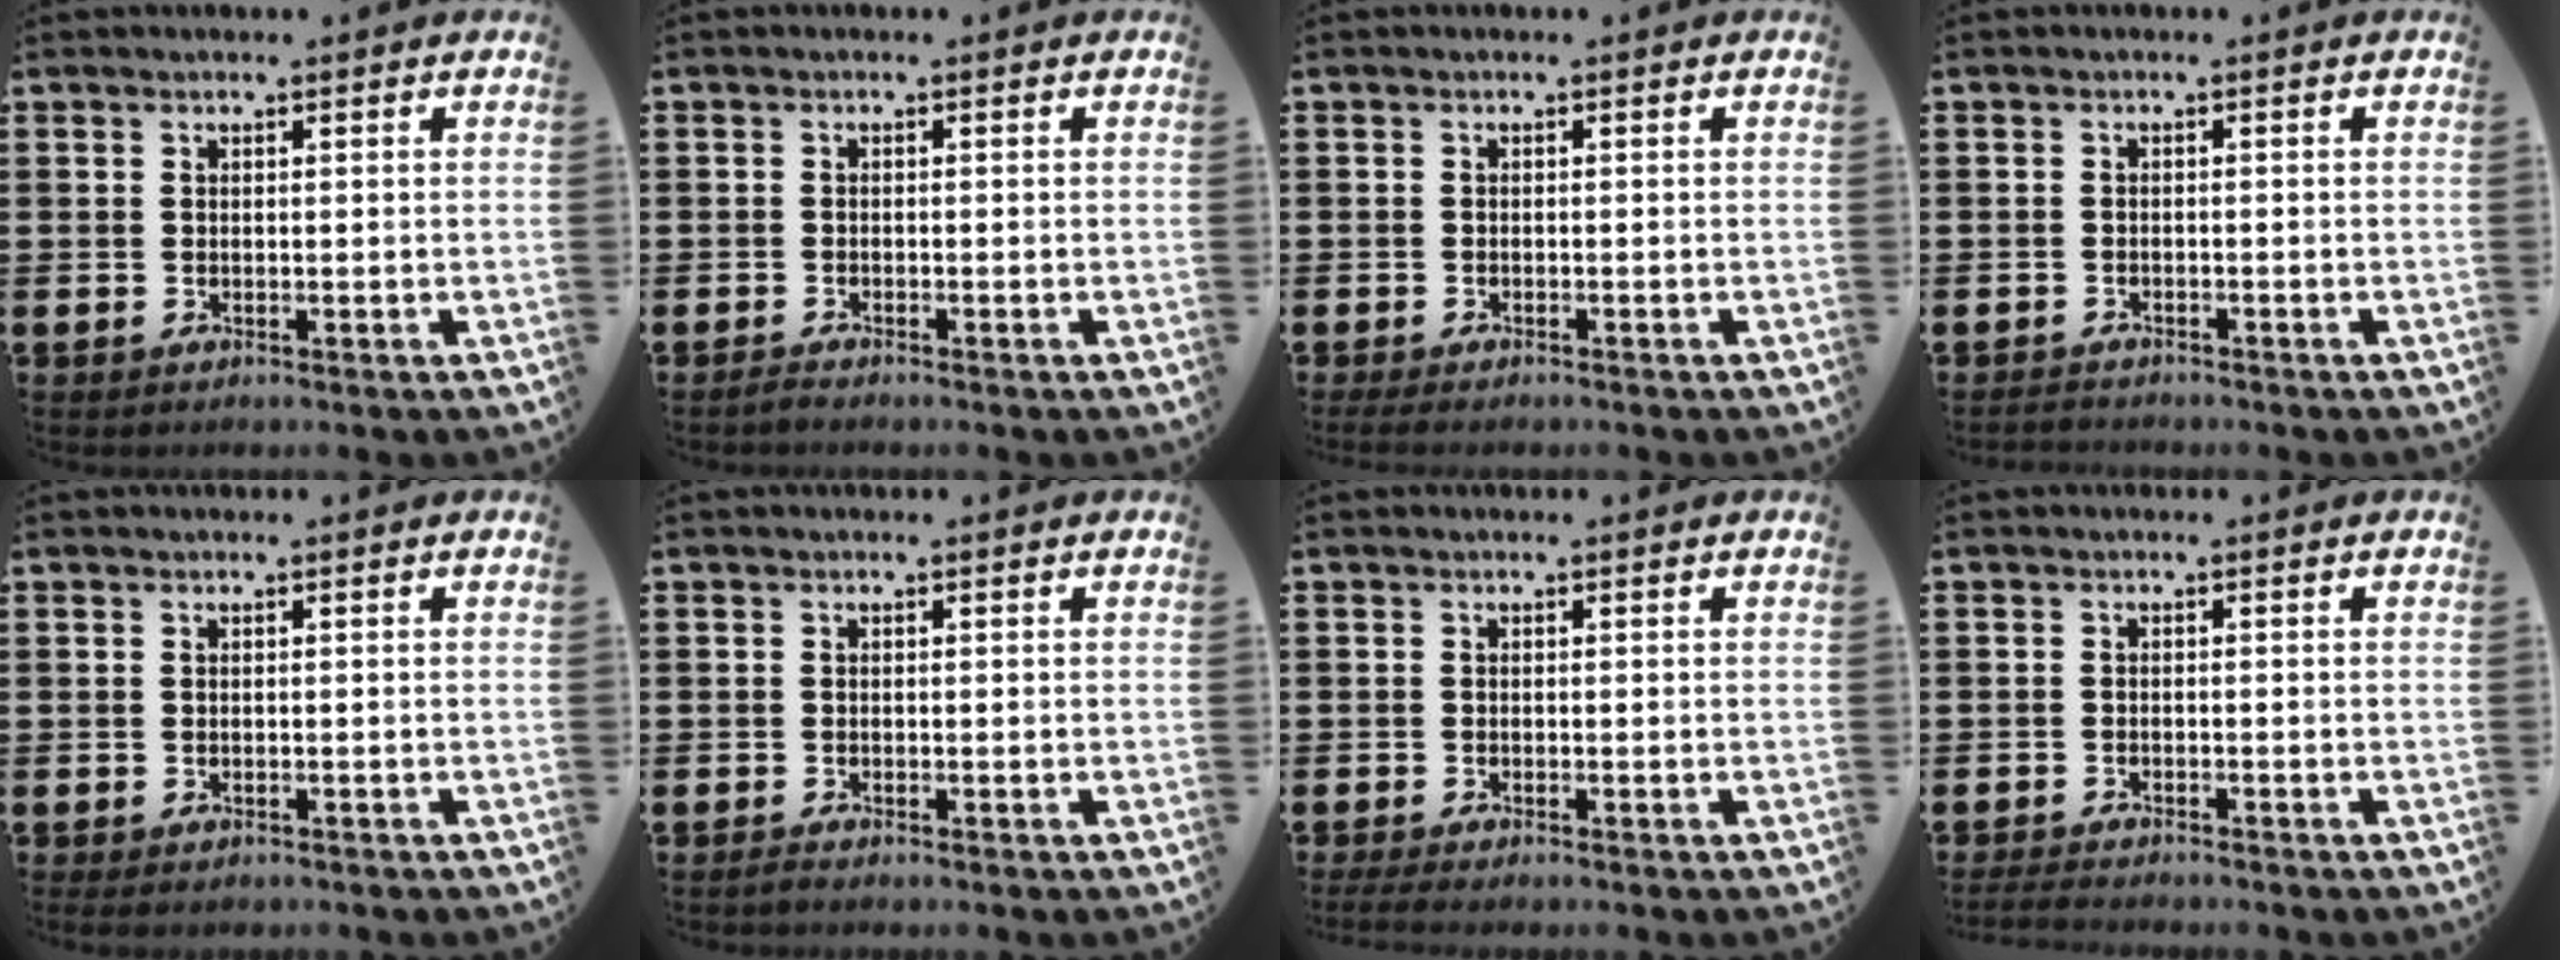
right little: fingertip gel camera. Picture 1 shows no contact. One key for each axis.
{"total": 0.7, "fx": -0.6, "fy": 0.1, "fz": 0.3, "tx": -0.008, "ty": -0.003, "tz": -0.012}
{"total": 0.8, "fx": -0.6, "fy": 0.2, "fz": 0.5, "tx": -0.010, "ty": -0.002, "tz": -0.013}
{"total": 0.8, "fx": -0.8, "fy": 0.1, "fz": -0.1, "tx": -0.001, "ty": 0.001, "tz": -0.018}
{"total": 0.0}
{"total": 0.5, "fx": -0.4, "fy": 0.0, "fz": 0.3, "tx": -0.005, "ty": -0.002, "tz": -0.009}
{"total": 1.0, "fx": -0.7, "fy": 0.1, "fz": 0.7, "tx": -0.011, "ty": -0.001, "tz": -0.014}
{"total": 1.4, "fx": -1.3, "fy": 0.0, "fz": 0.3, "tx": -0.007, "ty": 0.002, "tz": -0.027}